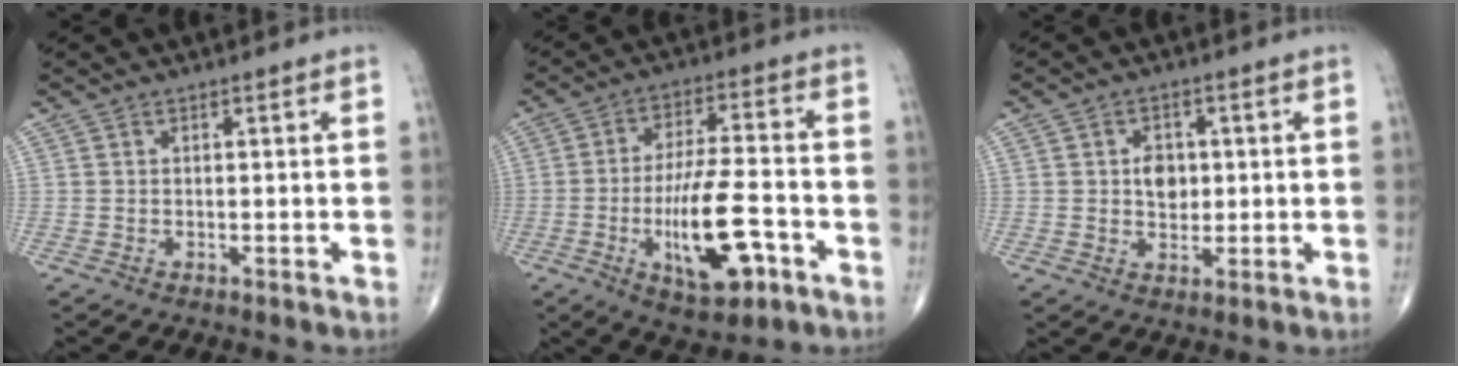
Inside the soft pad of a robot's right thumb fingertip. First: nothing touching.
{"total": 15.1, "force": [-5.1, 5.4, 13.2], "torque": [-0.220, 0.022, -0.078]}
{"total": 4.8, "force": [0.5, 3.6, 3.1], "torque": [-0.028, -0.001, 0.009]}